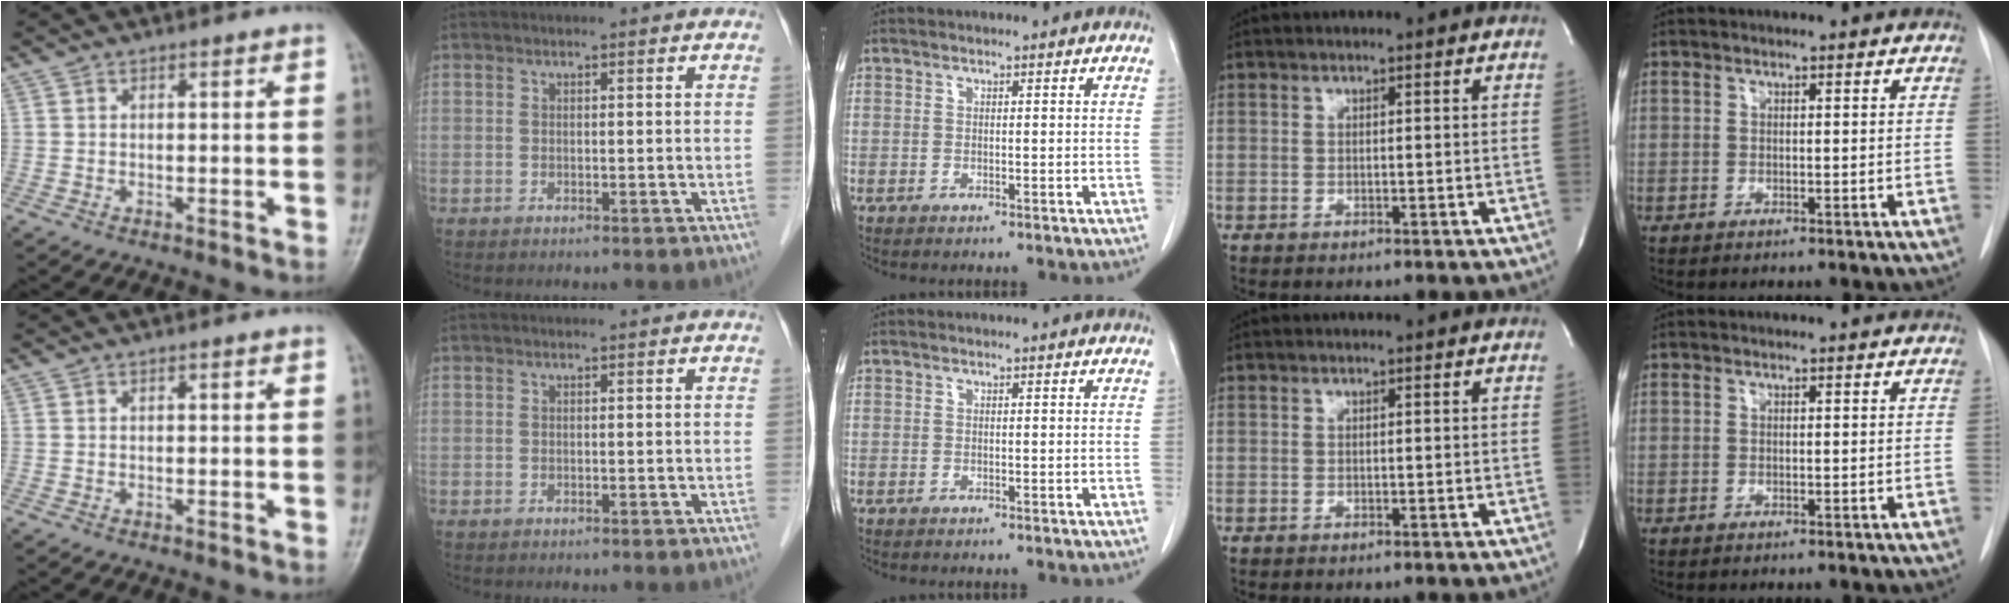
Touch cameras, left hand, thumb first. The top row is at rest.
{}